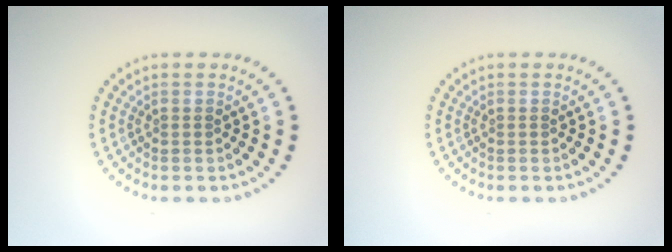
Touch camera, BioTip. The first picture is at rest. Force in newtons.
{"total": 0.0}